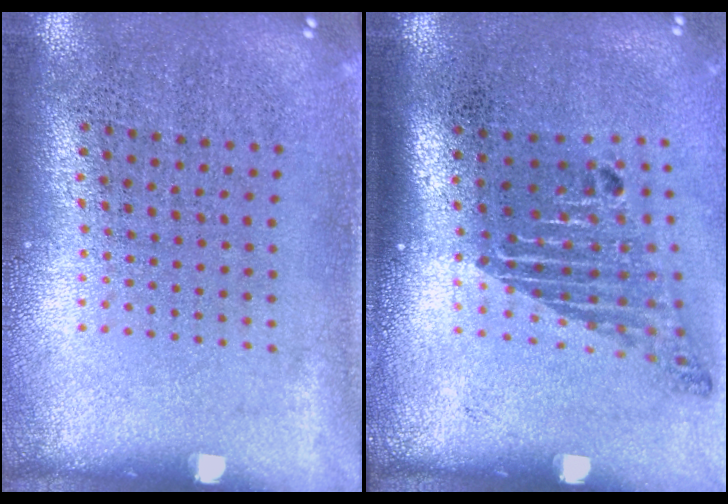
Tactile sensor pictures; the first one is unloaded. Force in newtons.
{"total": 1.8, "press": 1.2, "slide": 1.3}